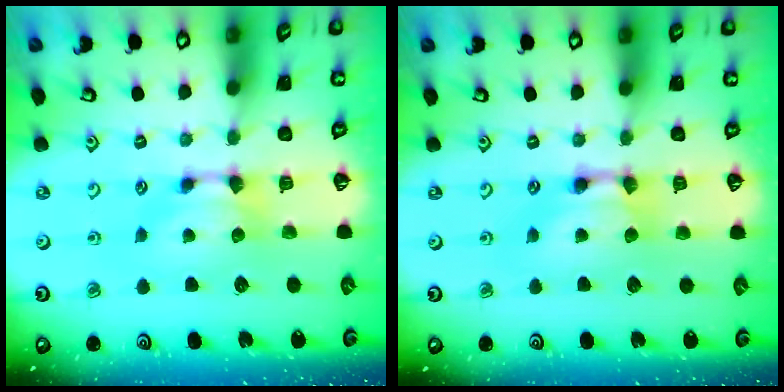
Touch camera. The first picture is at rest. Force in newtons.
{"total": 2.2, "press": 2.2, "slide": 0.1}